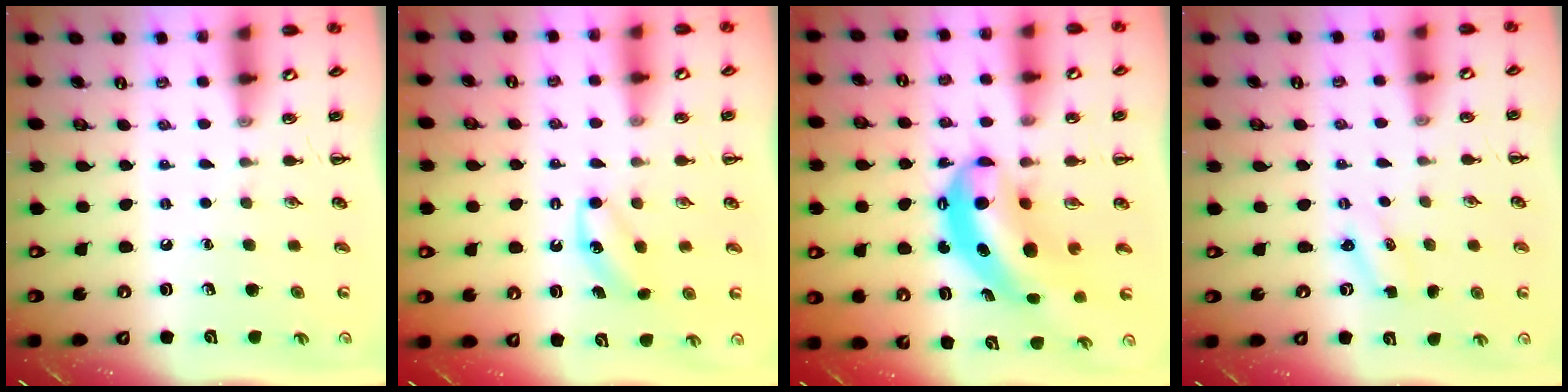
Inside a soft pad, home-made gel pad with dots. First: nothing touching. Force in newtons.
{"total": 3.9, "press": 3.8, "slide": 1.0}
{"total": 8.2, "press": 8.0, "slide": 1.4}
{"total": 1.2, "press": 1.2, "slide": 0.4}